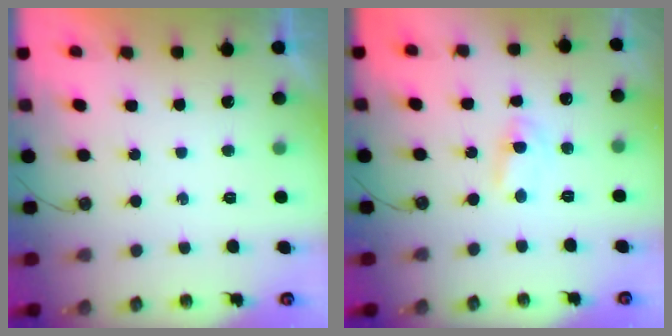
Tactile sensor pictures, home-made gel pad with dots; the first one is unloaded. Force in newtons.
{"total": 1.8, "press": 1.8, "slide": 0.3}